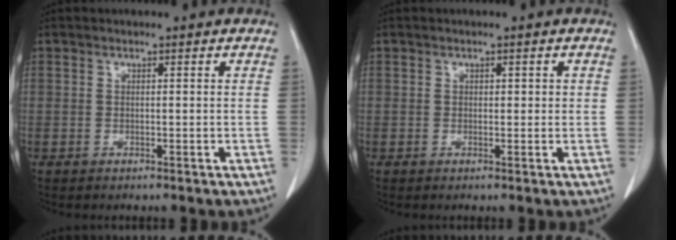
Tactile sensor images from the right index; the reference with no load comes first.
{"total": 1.2, "force": [0.3, 0.8, 1.0], "torque": [-0.009, 0.004, 0.003]}